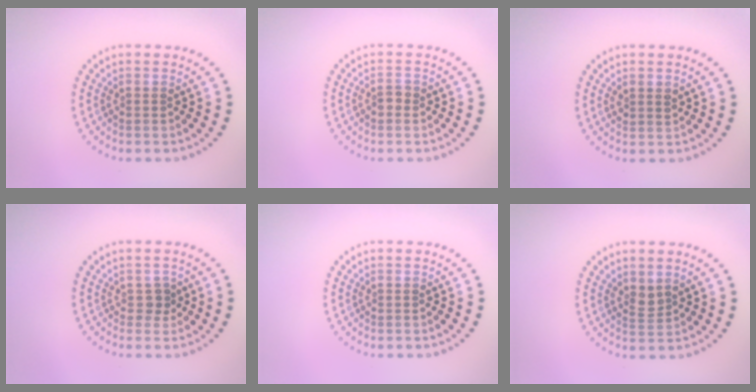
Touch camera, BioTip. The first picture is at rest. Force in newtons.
{"total": 1.1, "press": 1.1, "slide": 0.1}
{"total": 1.1, "press": 1.0, "slide": 0.5}
{"total": 1.0, "press": 0.9, "slide": 0.6}
{"total": 0.0}
{"total": 1.5, "press": 1.2, "slide": 1.0}